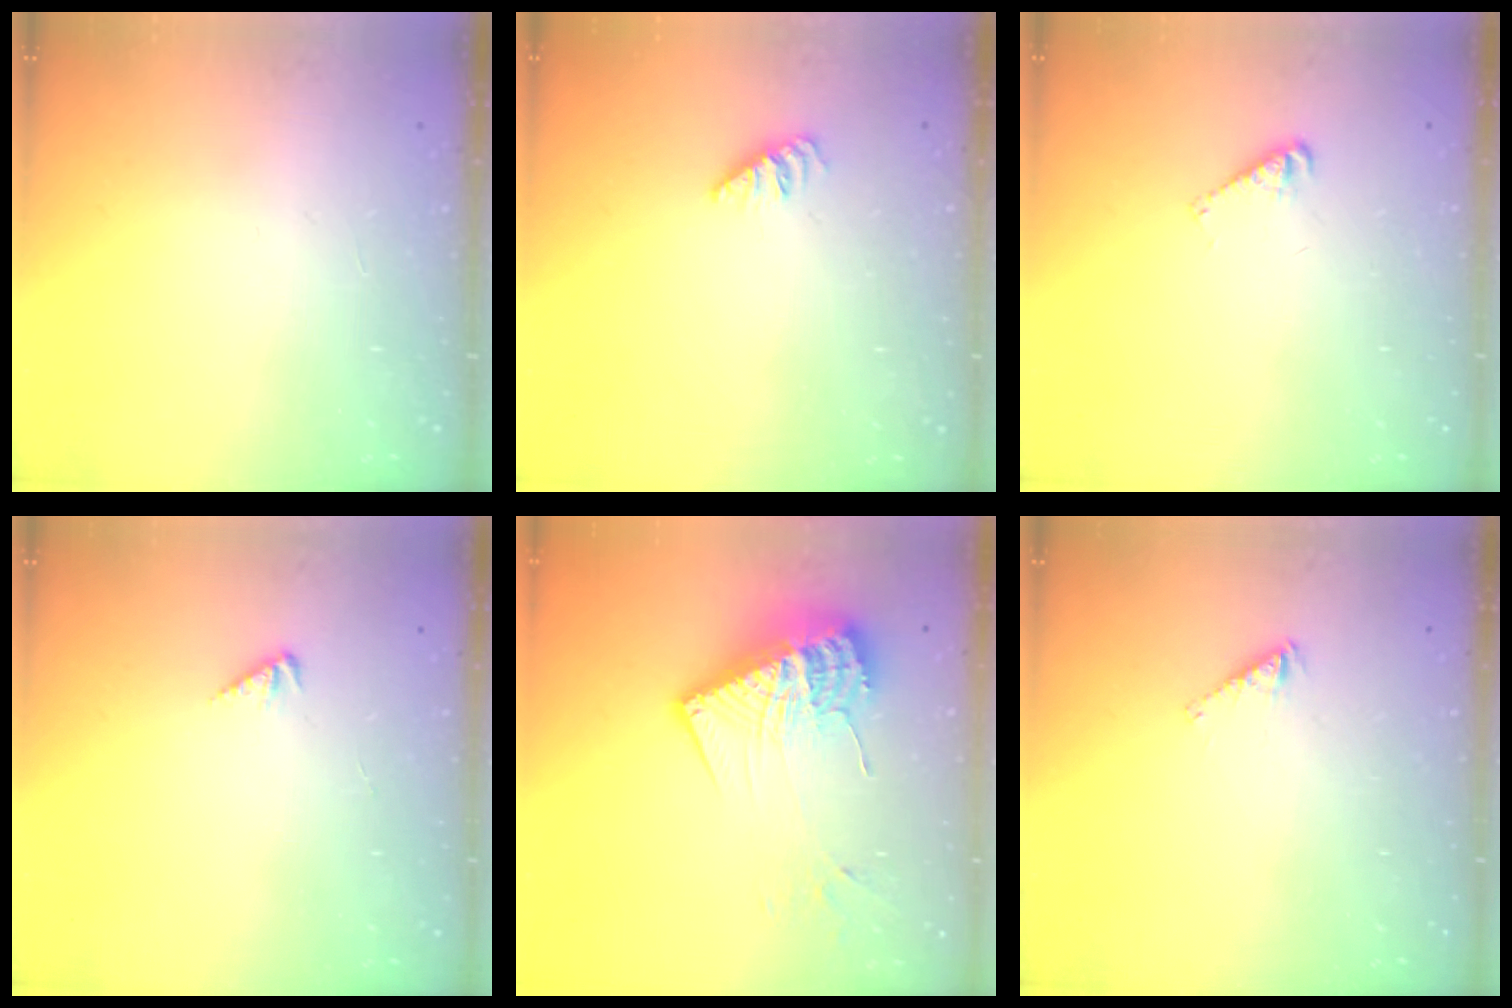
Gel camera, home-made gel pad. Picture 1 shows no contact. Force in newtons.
{"total": 0.0}
{"total": 3.1, "press": 3.1, "slide": 0.5}
{"total": 2.8, "press": 2.8, "slide": 0.6}
{"total": 17.6, "press": 17.5, "slide": 1.5}
{"total": 2.7, "press": 2.6, "slide": 0.4}